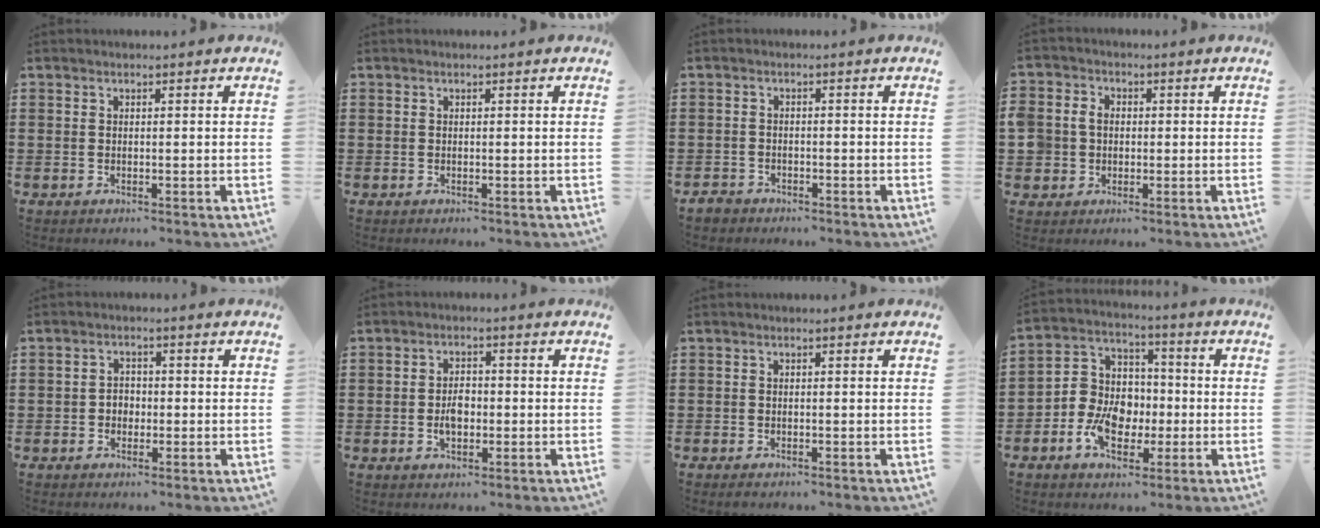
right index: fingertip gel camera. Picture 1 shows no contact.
{"total": 0.0}
{"total": 1.8, "force": [-1.6, 0.8, 0.1], "torque": [-0.007, 0.004, -0.035]}
{"total": 3.9, "force": [-0.2, 3.7, 1.1], "torque": [-0.044, 0.012, -0.007]}
{"total": 2.0, "force": [-0.7, 1.7, 0.9], "torque": [-0.021, 0.005, -0.017]}
{"total": 3.4, "force": [-0.6, 2.1, 2.6], "torque": [-0.042, 0.002, -0.013]}
{"total": 0.8, "force": [-0.7, 0.3, 0.2], "torque": [-0.004, -0.002, -0.014]}
{"total": 8.6, "force": [-2.5, 6.8, 4.5], "torque": [-0.104, 0.017, -0.048]}